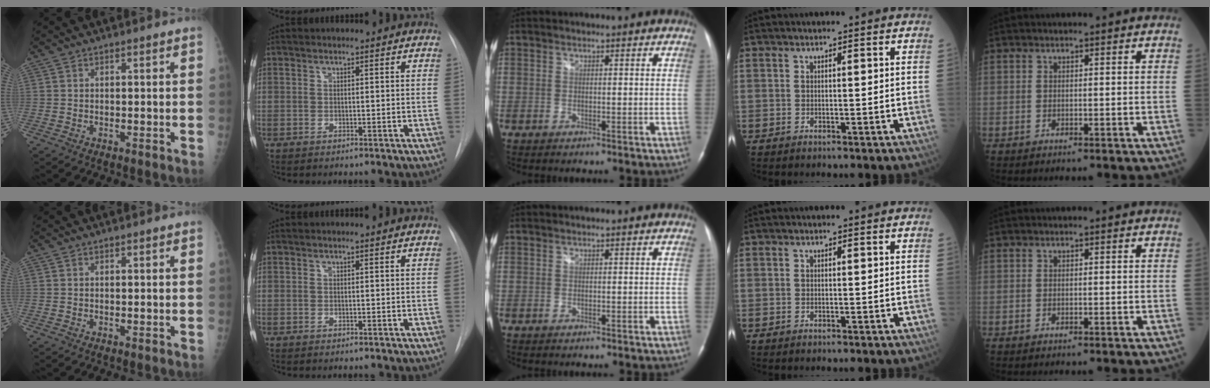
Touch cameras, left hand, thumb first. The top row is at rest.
{}